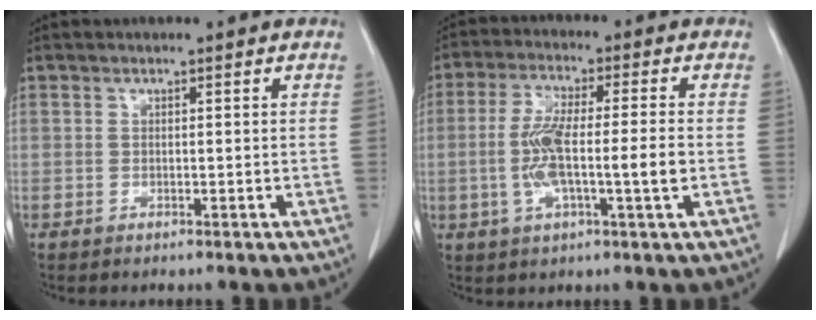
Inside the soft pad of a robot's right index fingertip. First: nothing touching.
{"total": 7.3, "force": [-1.1, 2.2, 6.9], "torque": [-0.140, 0.009, -0.021]}